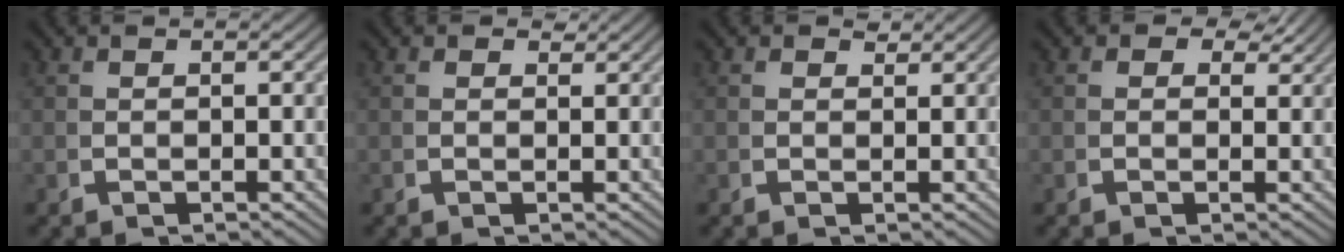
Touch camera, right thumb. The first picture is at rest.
{"total": 1.1, "force": [0.9, 0.5, 0.3], "torque": [0.002, 0.000, 0.013]}
{"total": 1.1, "force": [0.9, 0.5, 0.3], "torque": [-0.002, 0.000, 0.016]}
{"total": 2.0, "force": [1.3, 1.3, 0.8], "torque": [-0.012, -0.003, 0.016]}